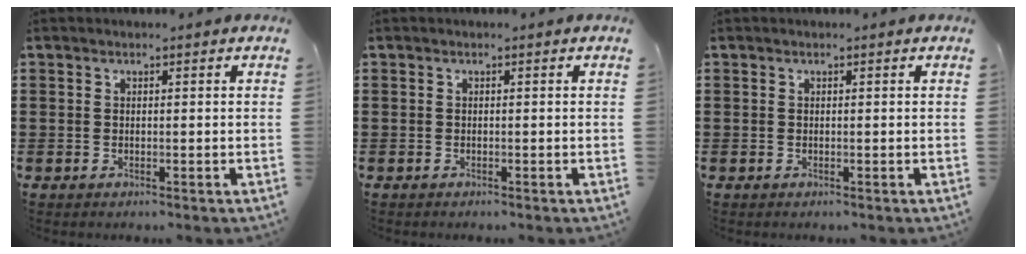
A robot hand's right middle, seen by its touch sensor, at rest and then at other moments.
{"total": 0.0}
{"total": 0.0}